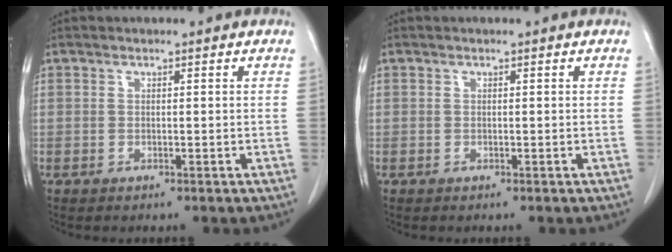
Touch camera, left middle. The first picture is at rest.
{"total": 0.0}